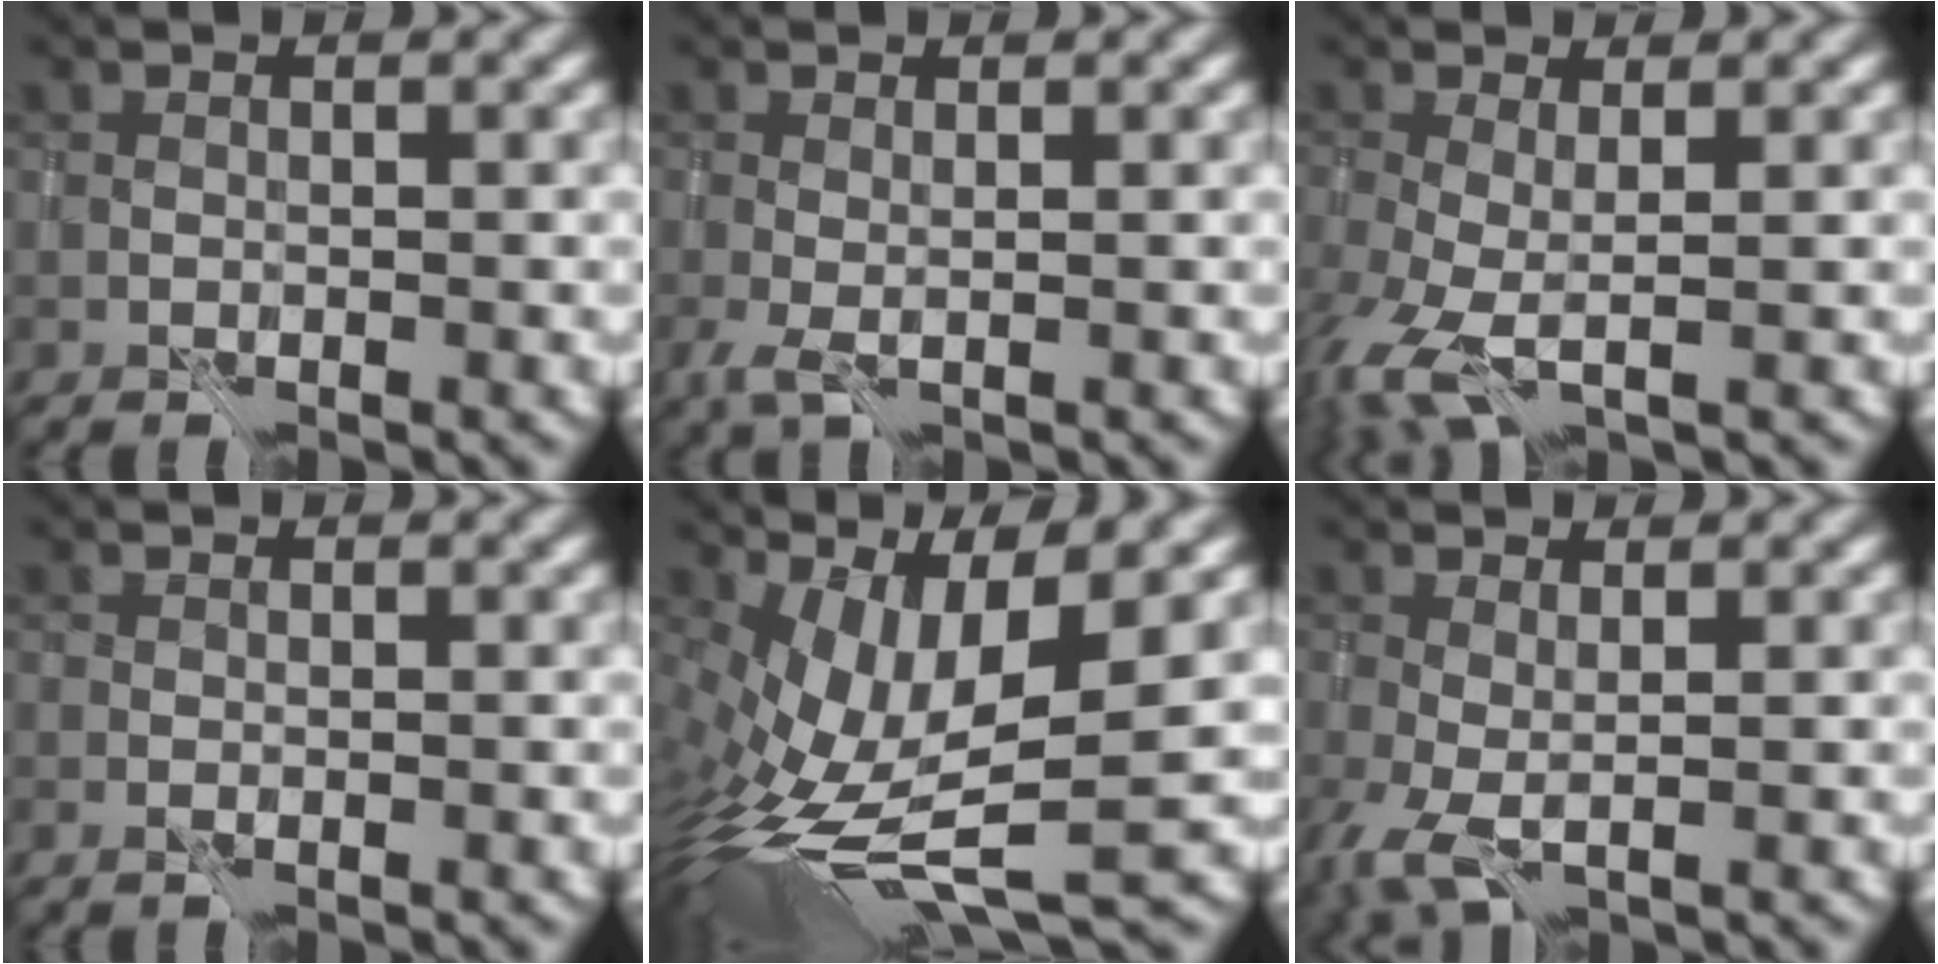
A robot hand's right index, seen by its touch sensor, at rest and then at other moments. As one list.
[{"total": 1.4, "force": [0.0, 0.4, 1.3], "torque": [-0.034, -0.006, -0.003]}, {"total": 3.3, "force": [-0.8, 1.2, 2.9], "torque": [-0.084, -0.015, -0.023]}, {"total": 0.0}, {"total": 11.0, "force": [0.0, 3.8, 10.4], "torque": [-0.217, -0.009, 0.010]}, {"total": 2.6, "force": [-0.2, 1.0, 2.4], "torque": [-0.061, -0.009, -0.008]}]